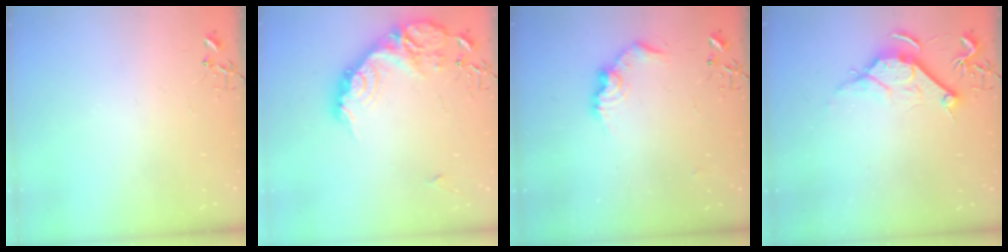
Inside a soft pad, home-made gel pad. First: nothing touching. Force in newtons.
{"total": 19.4, "press": 19.4, "slide": 0.6}
{"total": 9.9, "press": 9.9, "slide": 0.1}
{"total": 9.7, "press": 9.7, "slide": 0.7}